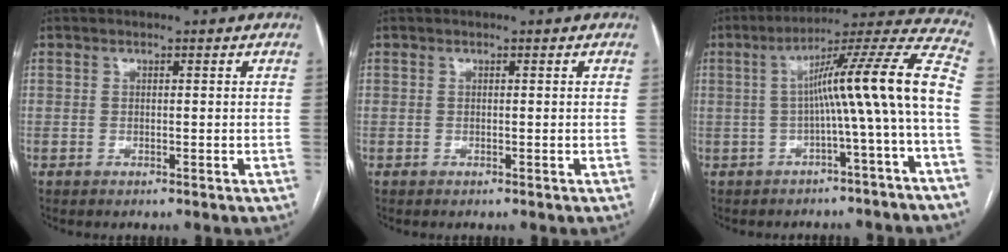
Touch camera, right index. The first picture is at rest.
{"total": 0.0}
{"total": 13.9, "force": [-1.9, -1.8, 13.6], "torque": [-0.181, 0.036, -0.034]}